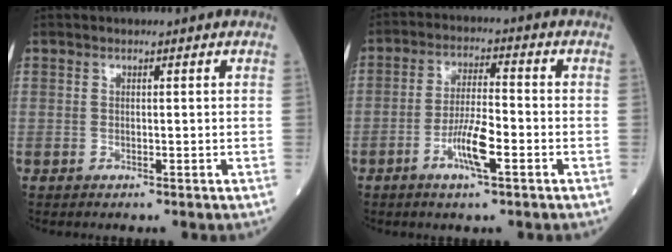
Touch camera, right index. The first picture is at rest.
{"total": 7.0, "force": [-2.9, 1.1, 6.3], "torque": [-0.122, -0.002, -0.055]}